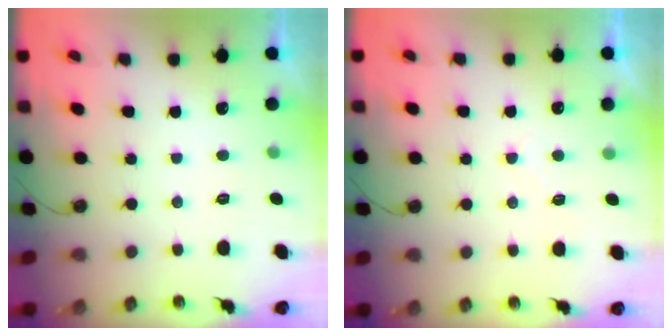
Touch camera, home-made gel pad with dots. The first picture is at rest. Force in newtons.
{"total": 4.7, "press": 4.6, "slide": 0.5}